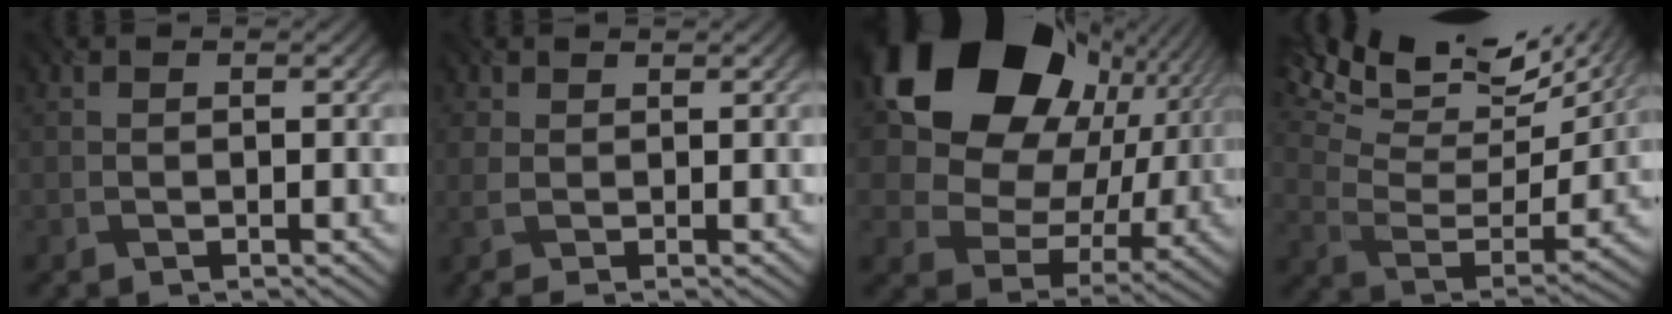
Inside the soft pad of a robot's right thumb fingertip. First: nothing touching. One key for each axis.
{"total": 1.4, "fx": 0.3, "fy": 0.4, "fz": 1.4, "tx": -0.036, "ty": 0.001, "tz": 0.001}
{"total": 19.9, "fx": 7.5, "fy": 14.4, "fz": 11.5, "tx": -0.223, "ty": 0.011, "tz": 0.146}
{"total": 17.1, "fx": 12.5, "fy": 5.4, "fz": 10.4, "tx": -0.212, "ty": 0.023, "tz": 0.178}